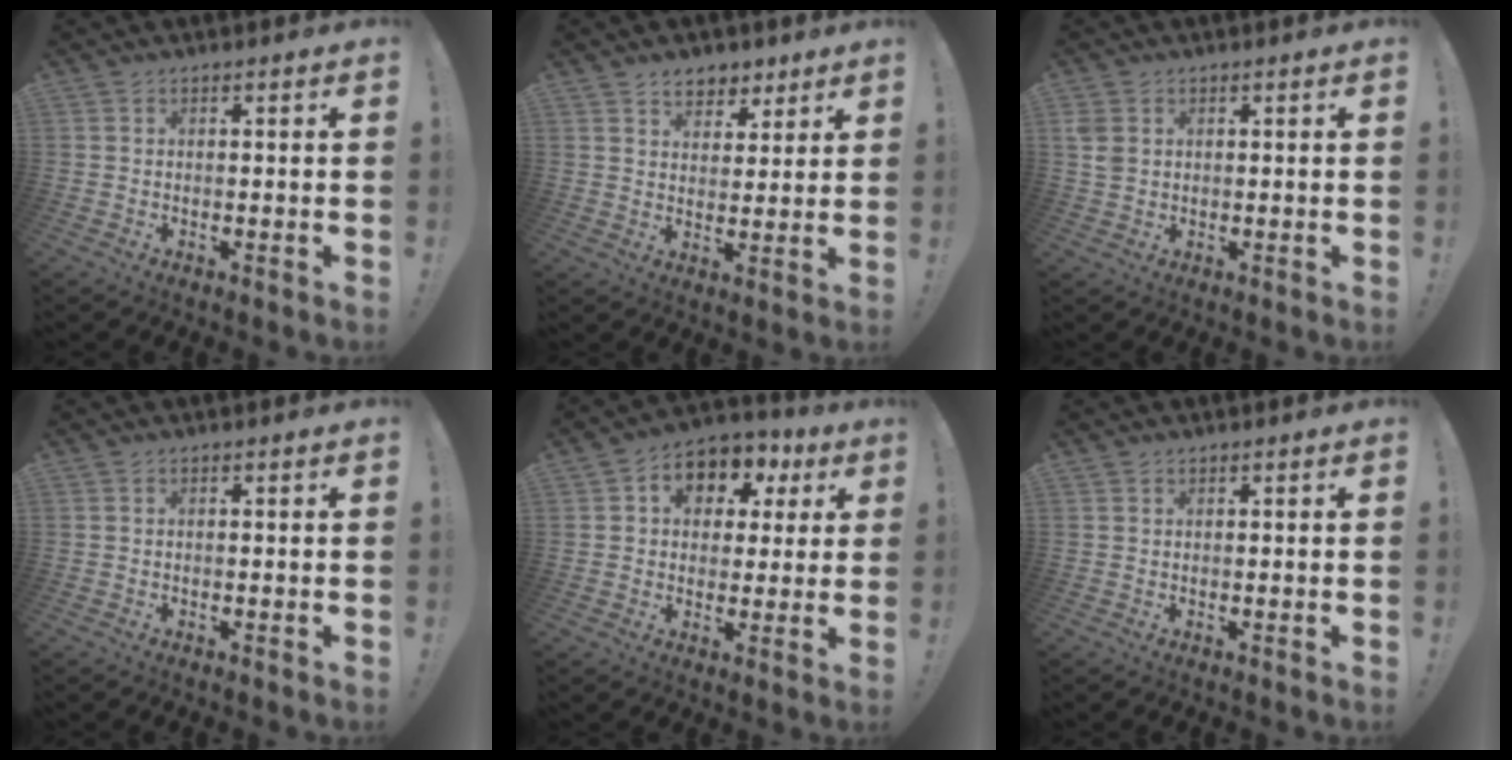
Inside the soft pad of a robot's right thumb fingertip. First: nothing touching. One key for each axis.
{"total": 7.1, "fx": 4.9, "fy": 4.9, "fz": 1.8, "tx": -0.010, "ty": -0.034, "tz": 0.091}
{"total": 4.0, "fx": 1.5, "fy": 3.0, "fz": 2.3, "tx": -0.036, "ty": -0.004, "tz": 0.027}
{"total": 0.0}
{"total": 8.8, "fx": 2.5, "fy": 7.4, "fz": 3.9, "tx": -0.059, "ty": -0.008, "tz": 0.052}
{"total": 0.5, "fx": 0.5, "fy": 0.3, "fz": 0.0, "tx": 0.007, "ty": -0.003, "tz": 0.008}